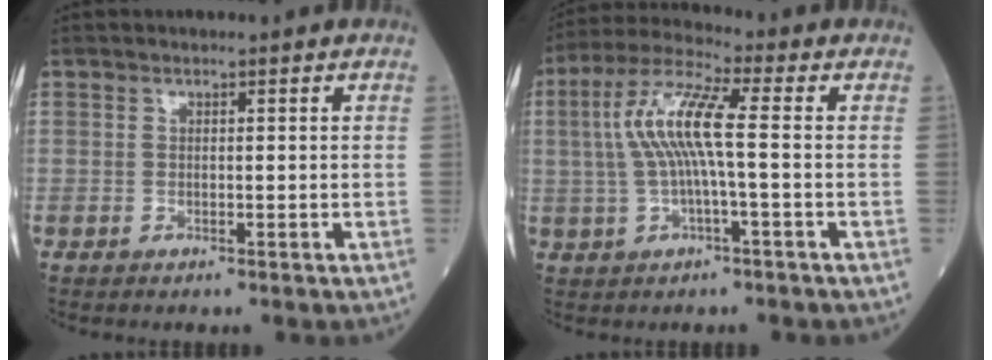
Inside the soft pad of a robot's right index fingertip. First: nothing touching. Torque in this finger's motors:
{"motor_torque": [1.49, 0.15, 0.89, 0.21]}